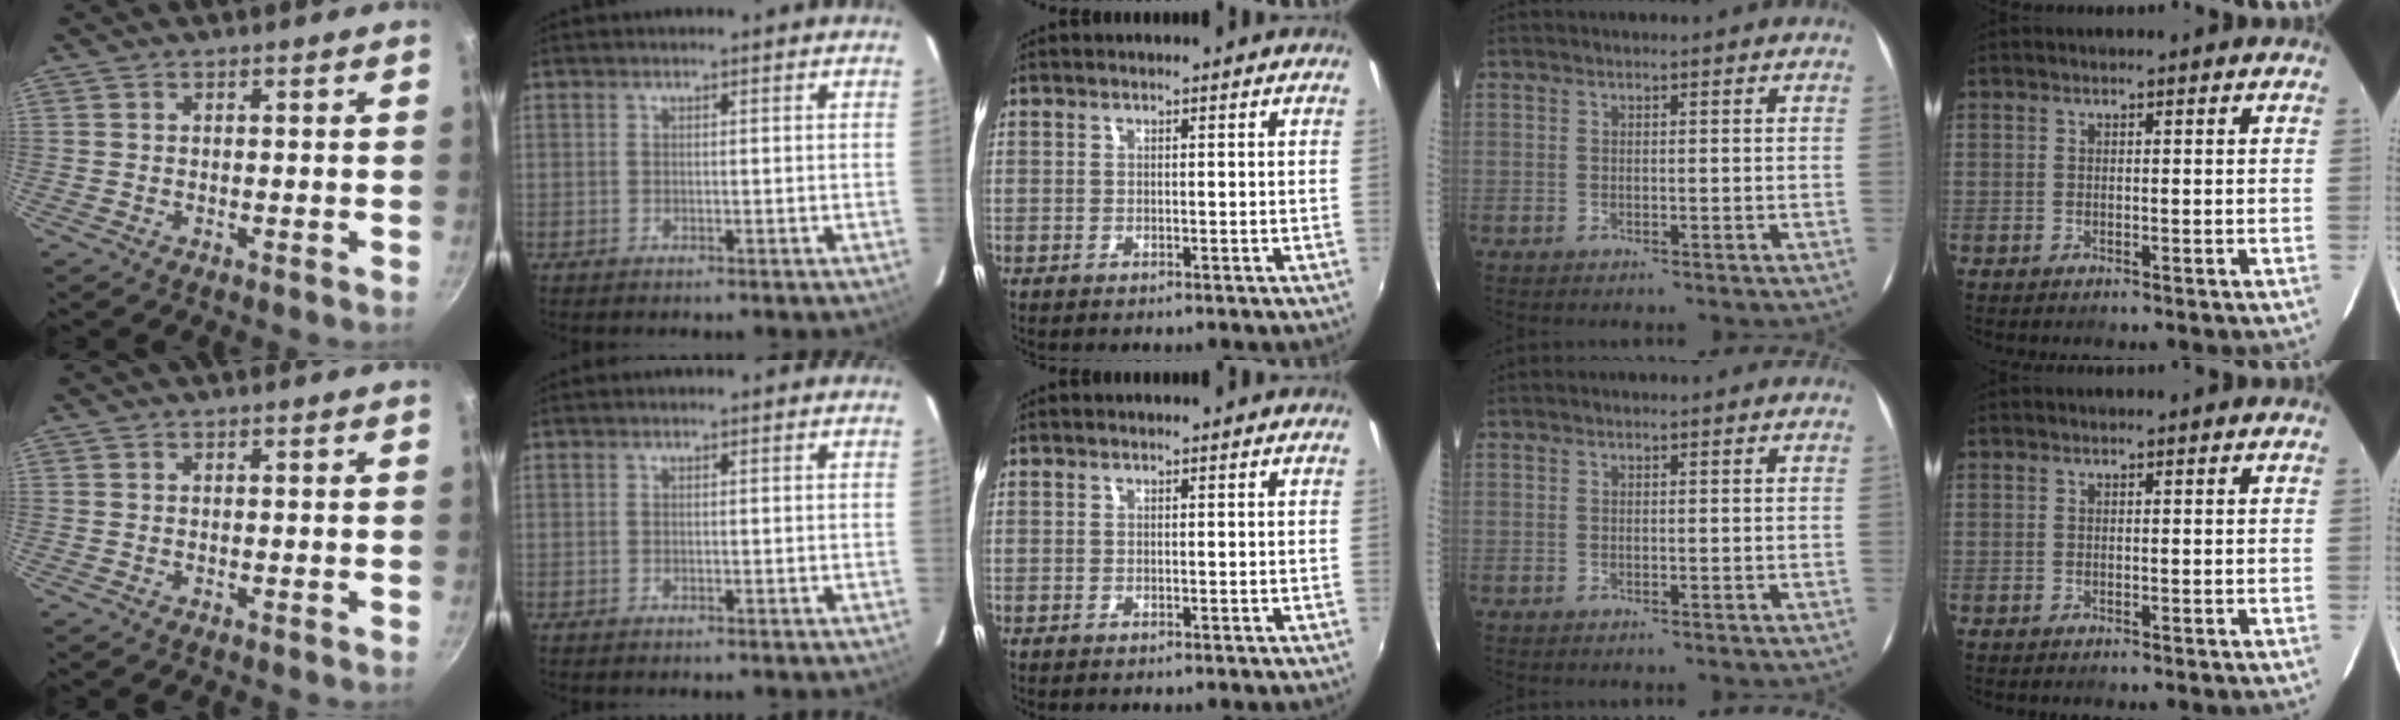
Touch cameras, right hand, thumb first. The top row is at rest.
{}